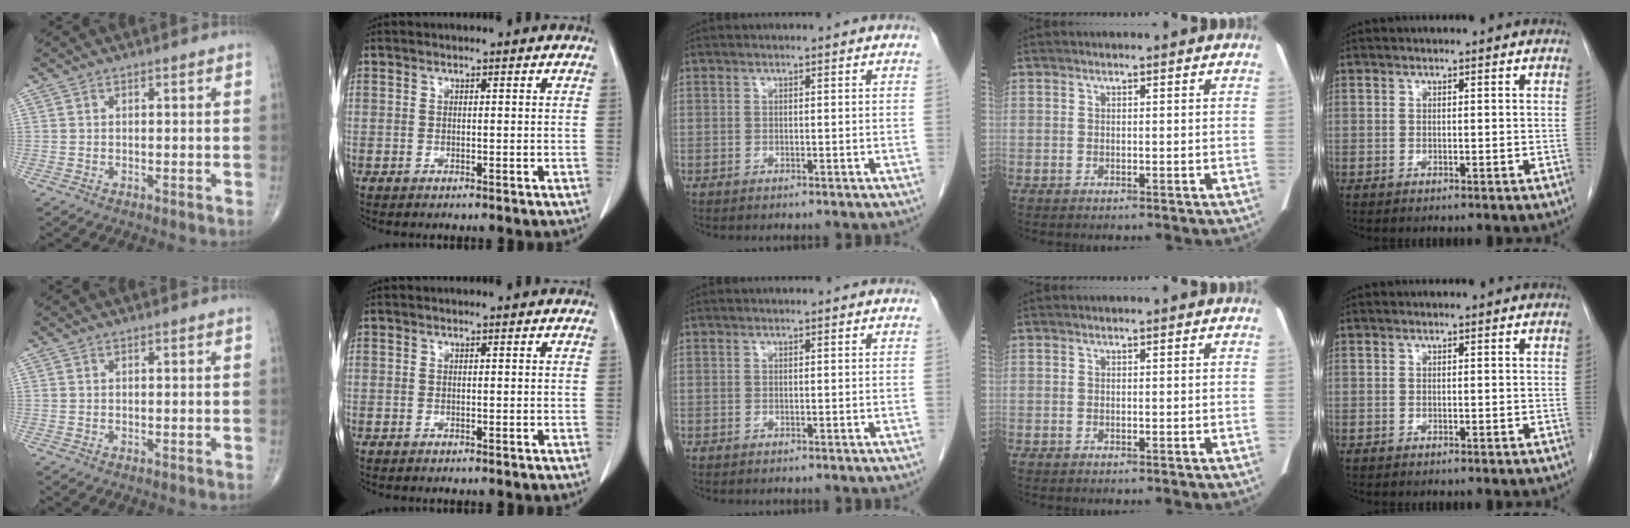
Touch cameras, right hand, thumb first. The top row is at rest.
{}